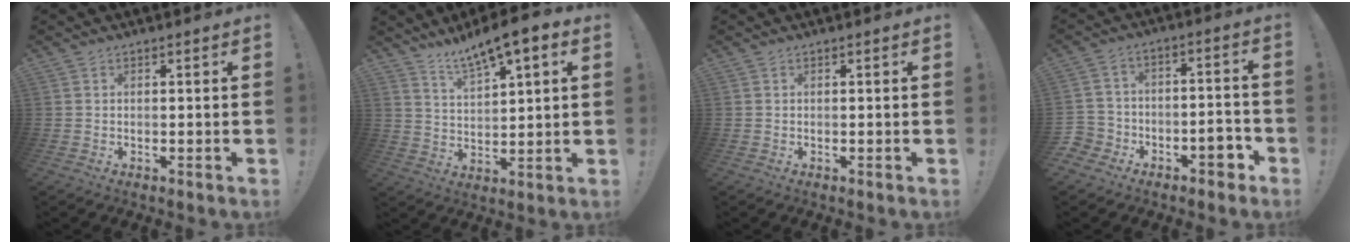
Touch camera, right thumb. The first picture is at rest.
{"total": 9.8, "force": [7.4, 2.4, 6.0], "torque": [-0.106, -0.043, 0.130]}
{"total": 0.0}
{"total": 9.2, "force": [-5.1, 6.9, 3.4], "torque": [-0.031, 0.047, -0.084]}